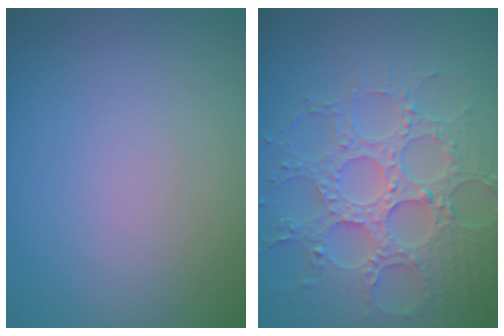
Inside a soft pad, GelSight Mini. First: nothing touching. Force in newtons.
{"total": 6.5, "press": 5.5, "slide": 3.4}